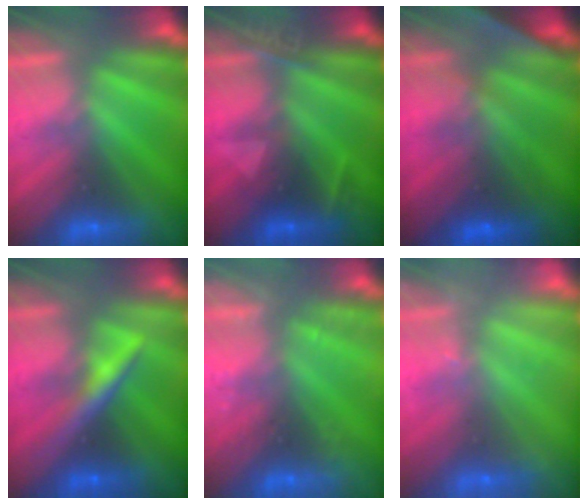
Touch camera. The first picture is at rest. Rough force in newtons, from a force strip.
{"total": 2.5}
{"total": 6.9}
{"total": 3.0}
{"total": 2.6}
{"total": 2.2}